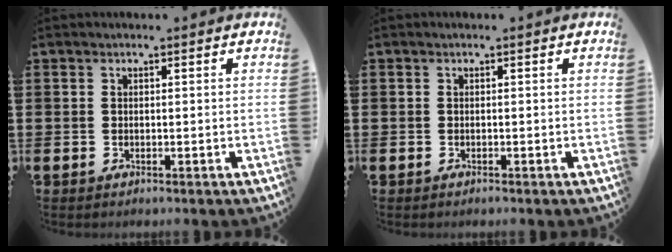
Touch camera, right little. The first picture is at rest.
{"total": 0.0}